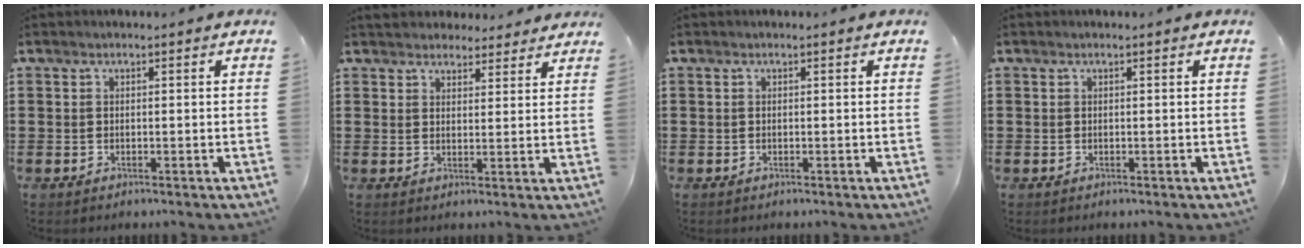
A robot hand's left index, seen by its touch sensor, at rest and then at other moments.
{"total": 3.7, "force": [3.5, 1.1, 0.1], "torque": [-0.005, -0.010, 0.066]}
{"total": 0.0}
{"total": 0.0}